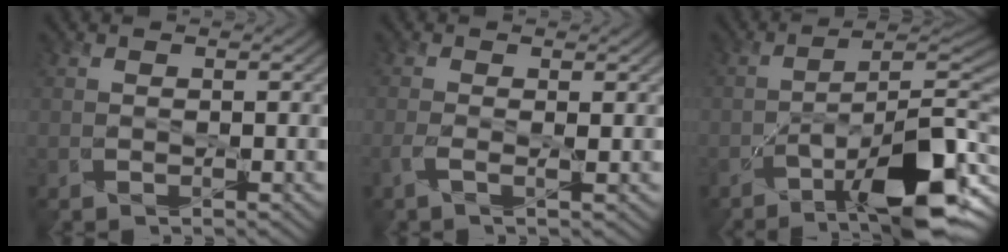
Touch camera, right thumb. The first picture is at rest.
{"total": 1.5, "force": [-0.3, 0.4, 1.5], "torque": [-0.036, 0.000, -0.011]}
{"total": 12.7, "force": [-7.2, 3.8, 9.7], "torque": [-0.146, -0.003, -0.124]}